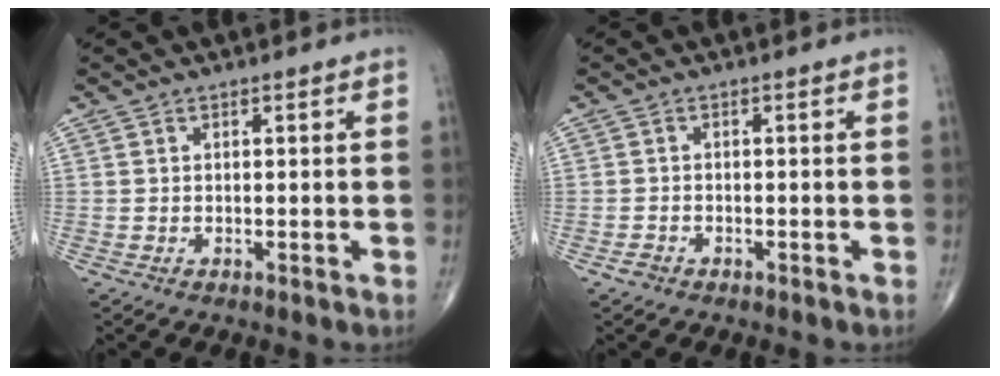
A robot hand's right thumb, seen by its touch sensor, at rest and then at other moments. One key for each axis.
{"total": 1.3, "fx": -0.9, "fy": 0.9, "fz": 0.4, "tx": -0.009, "ty": 0.005, "tz": -0.018}